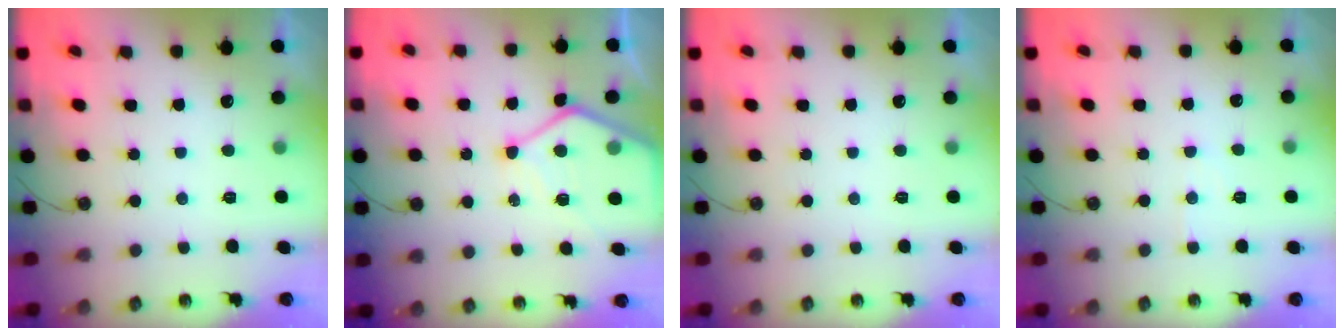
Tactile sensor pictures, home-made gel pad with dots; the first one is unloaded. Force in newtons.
{"total": 11.9, "press": 11.8, "slide": 1.0}
{"total": 0.0}
{"total": 4.0, "press": 3.9, "slide": 0.6}